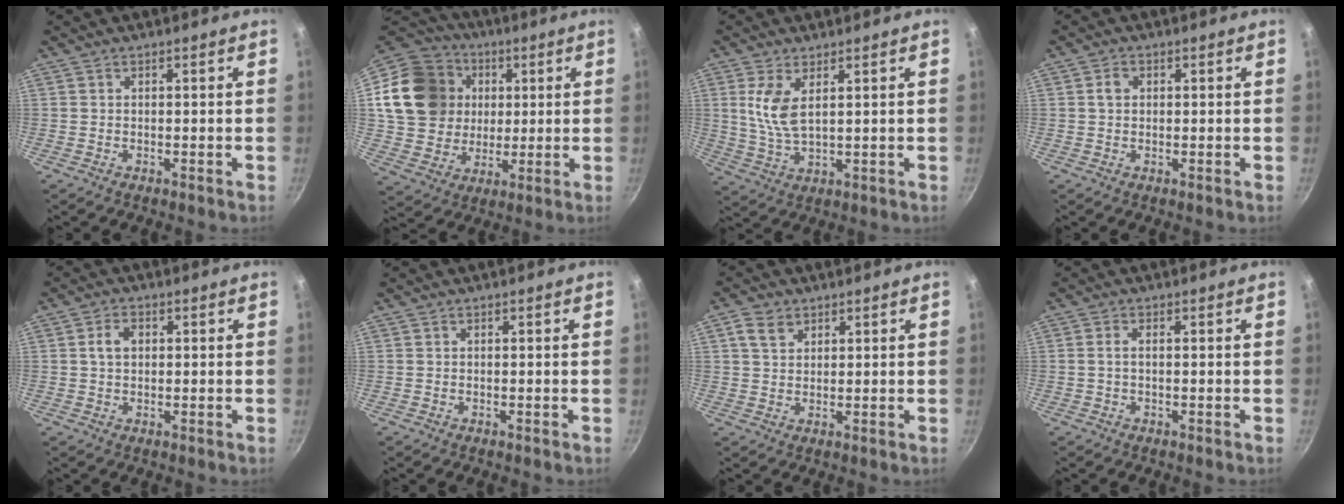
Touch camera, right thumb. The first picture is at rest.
{"total": 21.5, "force": [4.3, 18.3, 10.3], "torque": [-0.183, 0.023, 0.086]}
{"total": 7.1, "force": [2.3, 3.2, 5.9], "torque": [-0.118, -0.018, 0.052]}
{"total": 2.1, "force": [0.4, 1.7, 1.1], "torque": [-0.013, 0.004, 0.006]}
{"total": 3.5, "force": [0.6, 2.5, 2.3], "torque": [-0.030, 0.005, 0.009]}
{"total": 0.0}
{"total": 4.4, "force": [2.1, 3.2, 2.1], "torque": [-0.026, -0.001, 0.039]}
{"total": 1.5, "force": [0.0, 0.7, 1.3], "torque": [-0.035, 0.007, -0.003]}